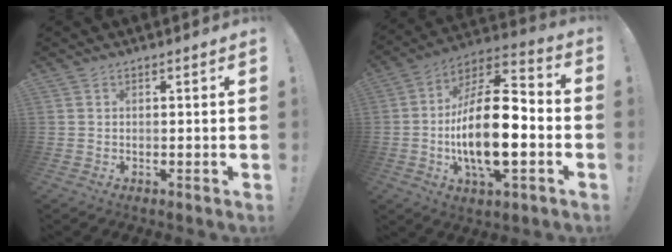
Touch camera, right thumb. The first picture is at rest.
{"total": 21.0, "force": [-3.7, 8.4, 18.8], "torque": [-0.349, 0.009, -0.063]}